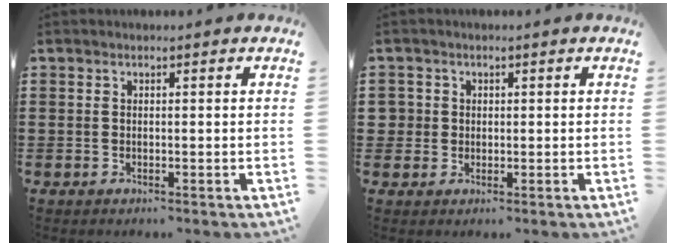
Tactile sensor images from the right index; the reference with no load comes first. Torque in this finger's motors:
{"motor_torque": [-0.17, 0.06, -0.02, -0.01]}